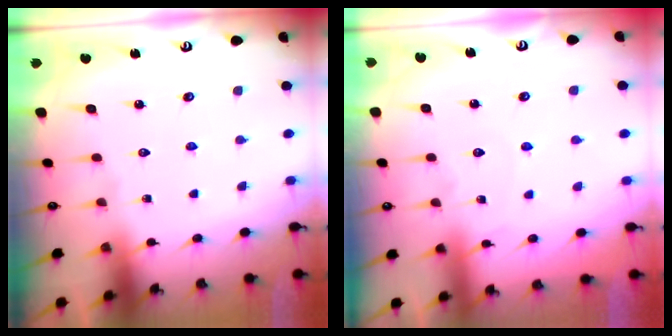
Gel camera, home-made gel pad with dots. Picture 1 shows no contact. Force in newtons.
{"total": 2.1, "press": 2.1, "slide": 0.3}